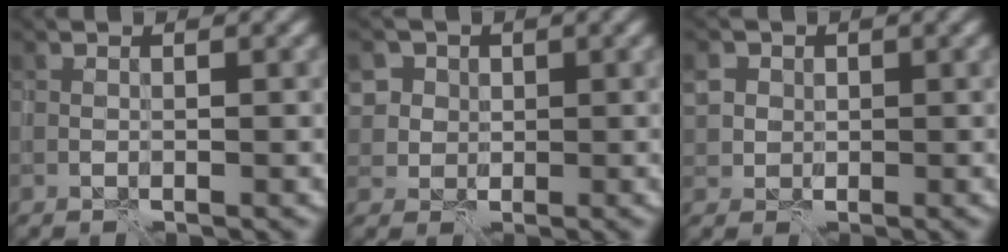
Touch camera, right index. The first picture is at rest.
{"total": 4.7, "force": [1.7, 4.1, 1.4], "torque": [-0.031, 0.009, 0.028]}
{"total": 2.9, "force": [0.7, 2.7, 0.9], "torque": [-0.024, 0.008, 0.012]}